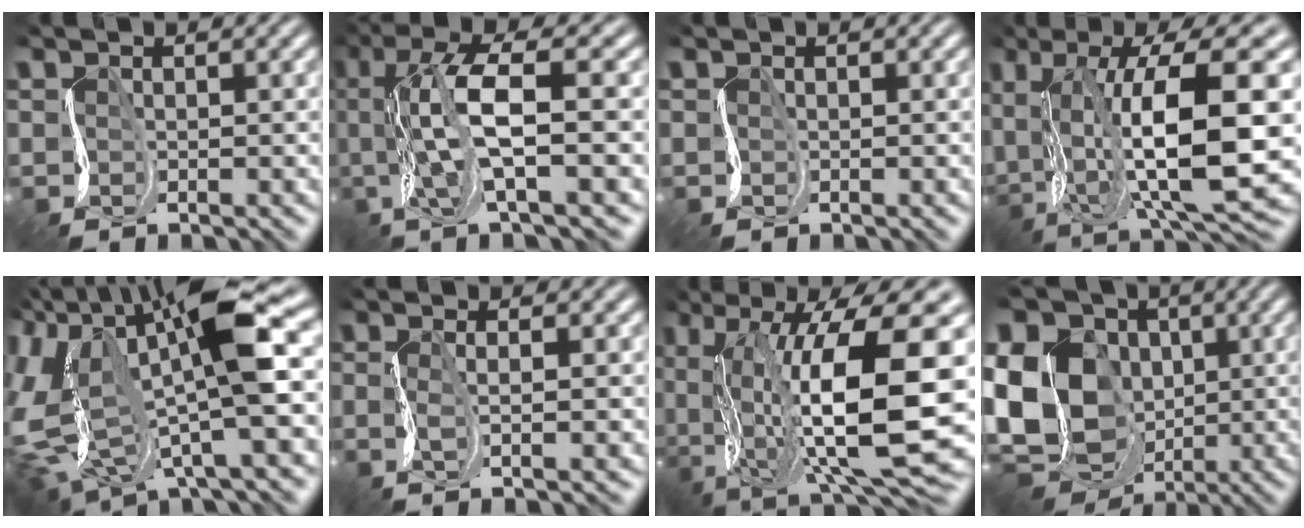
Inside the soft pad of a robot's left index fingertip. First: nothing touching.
{"total": 7.7, "force": [-1.1, 1.3, 7.5], "torque": [-0.129, -0.005, -0.019]}
{"total": 0.0}
{"total": 13.3, "force": [-0.2, 3.6, 12.8], "torque": [-0.217, -0.014, 0.010]}
{"total": 11.7, "force": [-1.0, 5.4, 10.3], "torque": [-0.194, -0.038, -0.010]}
{"total": 1.8, "force": [-1.0, -0.2, 1.6], "torque": [-0.017, -0.014, -0.037]}
{"total": 13.9, "force": [-1.9, 4.5, 13.0], "torque": [-0.201, -0.022, -0.025]}
{"total": 16.7, "force": [-1.8, 13.6, 9.4], "torque": [-0.211, -0.004, -0.053]}